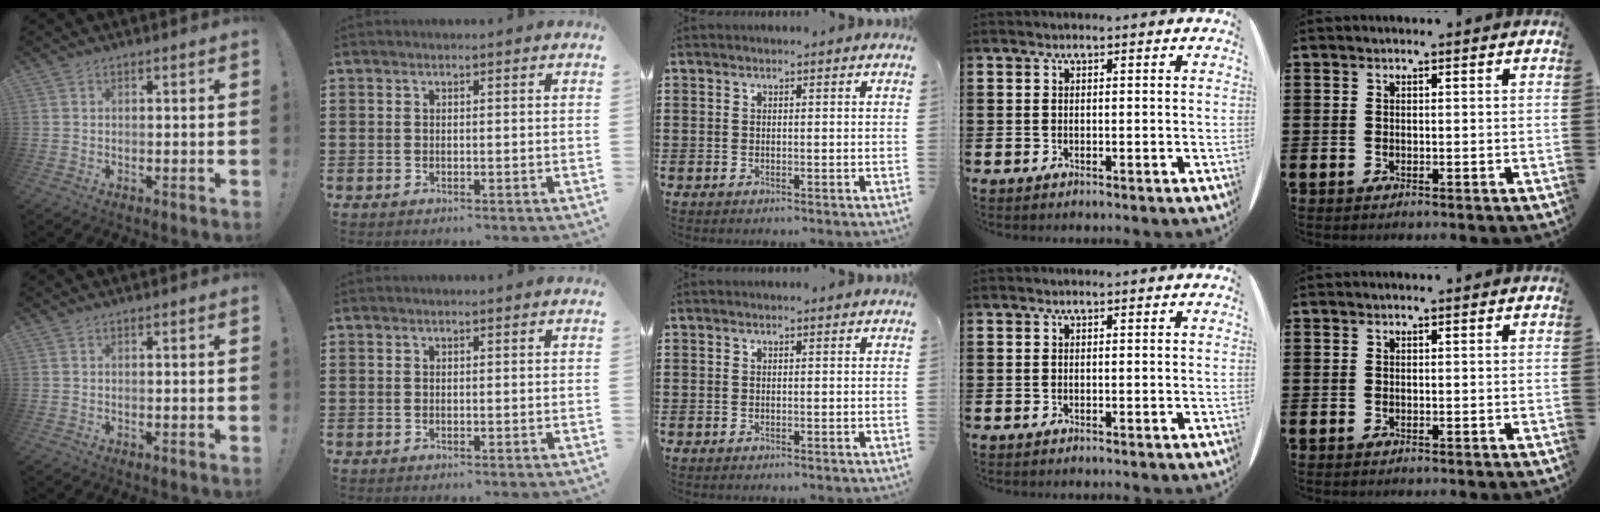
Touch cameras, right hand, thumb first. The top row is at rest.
{}